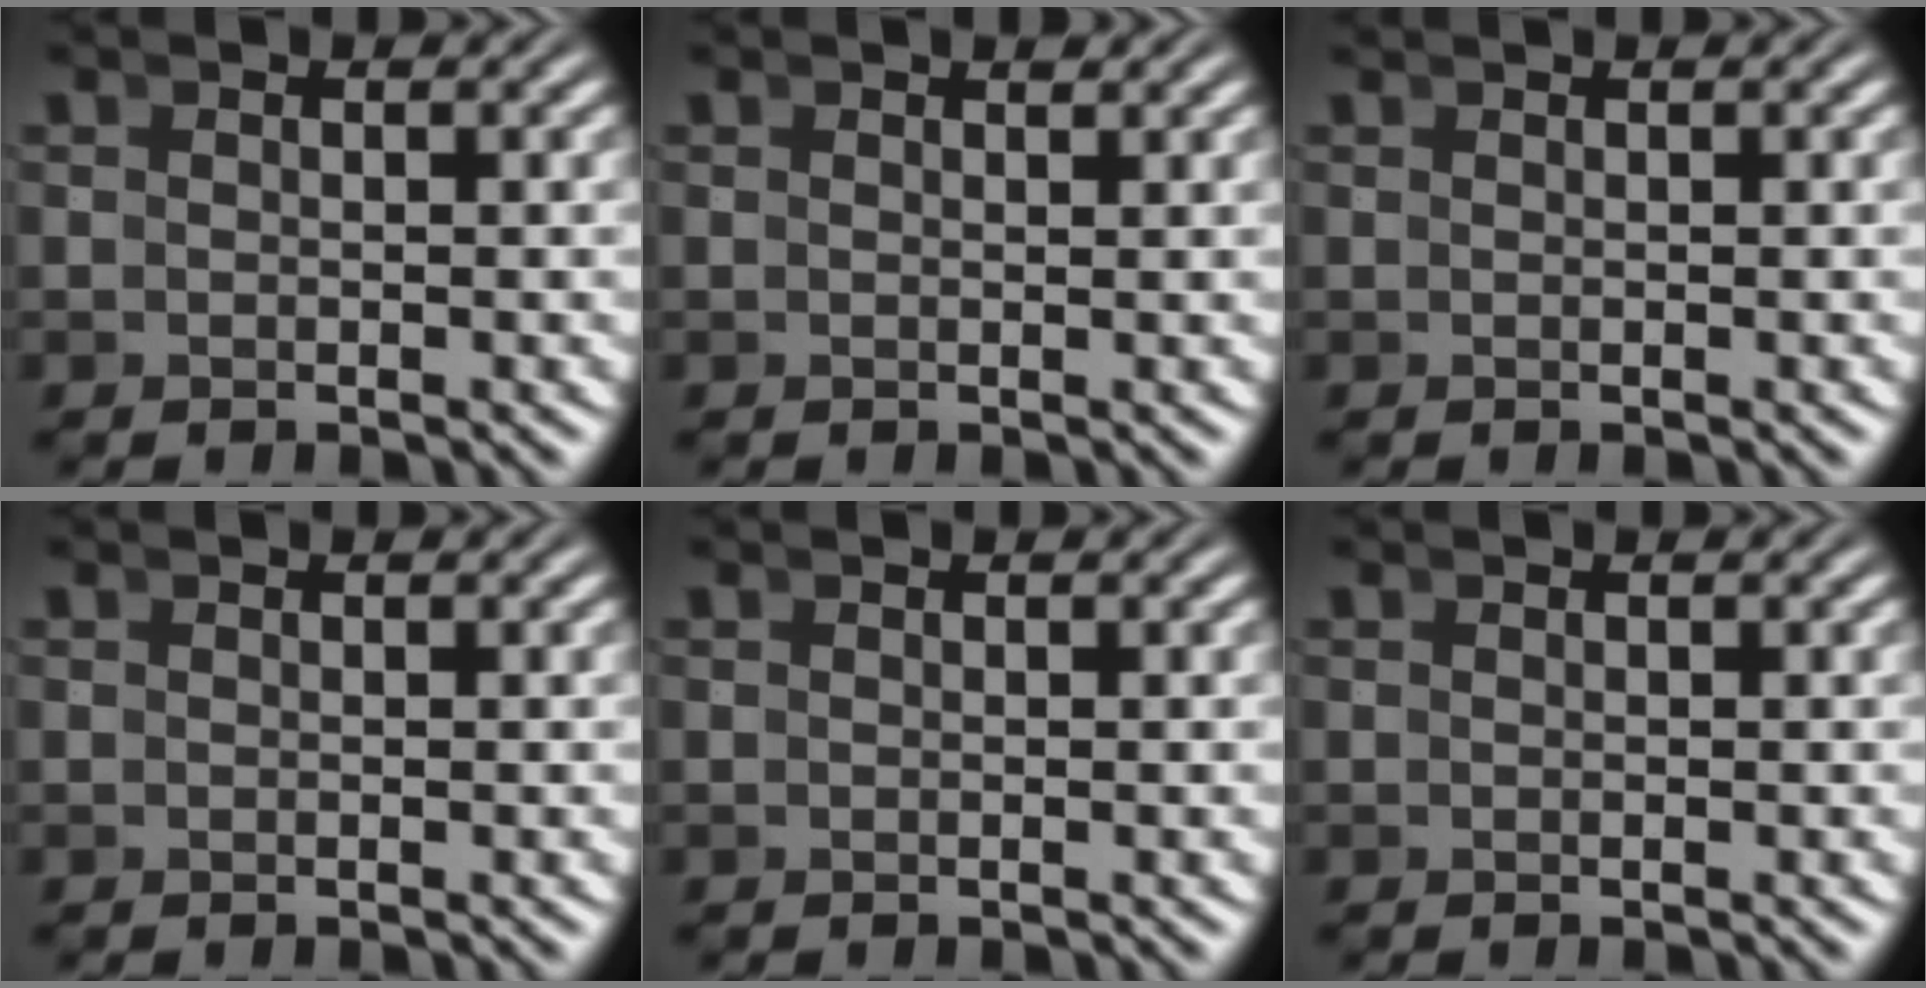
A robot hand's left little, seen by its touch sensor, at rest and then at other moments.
{"total": 0.6, "force": [0.5, -0.2, 0.0], "torque": [0.006, -0.003, 0.011]}
{"total": 0.7, "force": [0.5, -0.4, -0.1], "torque": [0.008, 0.003, 0.009]}
{"total": 0.0}
{"total": 0.0}
{"total": 0.0}